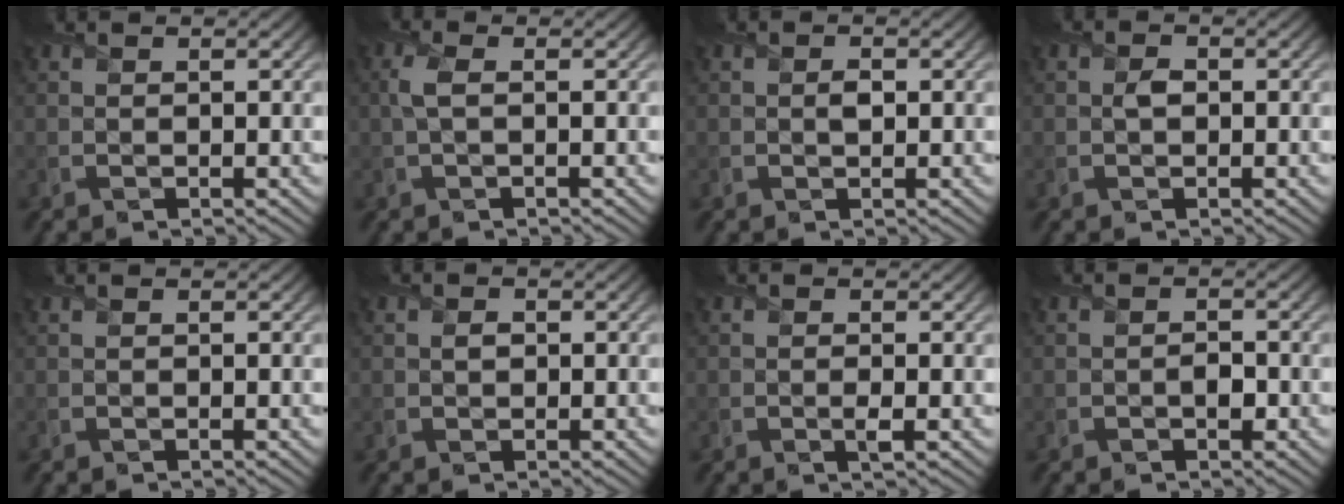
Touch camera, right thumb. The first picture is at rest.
{"total": 2.0, "force": [0.1, 0.7, 1.9], "torque": [-0.047, 0.005, -0.002]}
{"total": 1.0, "force": [0.0, 0.7, 0.8], "torque": [-0.011, -0.002, -0.001]}
{"total": 1.2, "force": [-0.1, 0.9, 0.8], "torque": [-0.013, -0.001, -0.003]}
{"total": 0.0}
{"total": 0.9, "force": [0.0, 0.7, 0.5], "torque": [-0.007, -0.002, -0.002]}
{"total": 0.9, "force": [-0.3, 0.2, 0.8], "torque": [-0.015, -0.005, -0.006]}
{"total": 1.5, "force": [-0.7, 0.9, 1.0], "torque": [-0.013, -0.002, -0.012]}